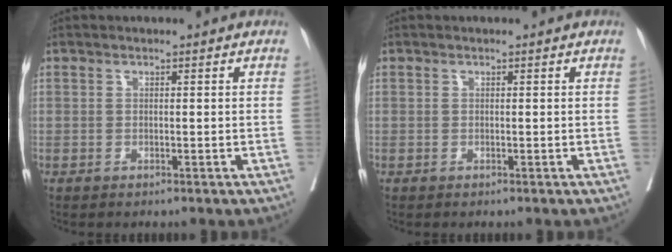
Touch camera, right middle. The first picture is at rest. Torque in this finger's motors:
{"motor_torque": [0.00, 0.00, 0.00, 0.00]}